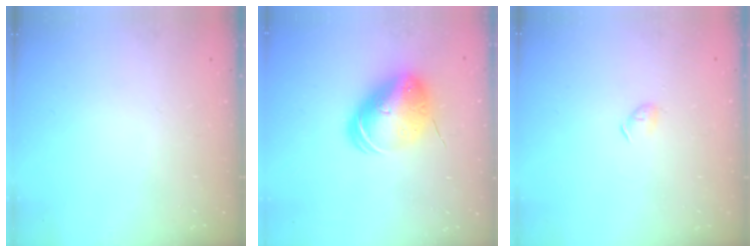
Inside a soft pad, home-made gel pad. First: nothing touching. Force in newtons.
{"total": 12.5, "press": 12.3, "slide": 2.2}
{"total": 3.5, "press": 3.4, "slide": 0.6}